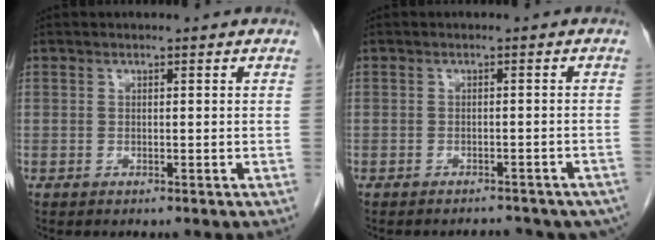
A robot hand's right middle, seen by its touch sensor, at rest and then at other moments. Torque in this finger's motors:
{"motor_torque": [1.08, -1.06, 0.05, 0.03]}